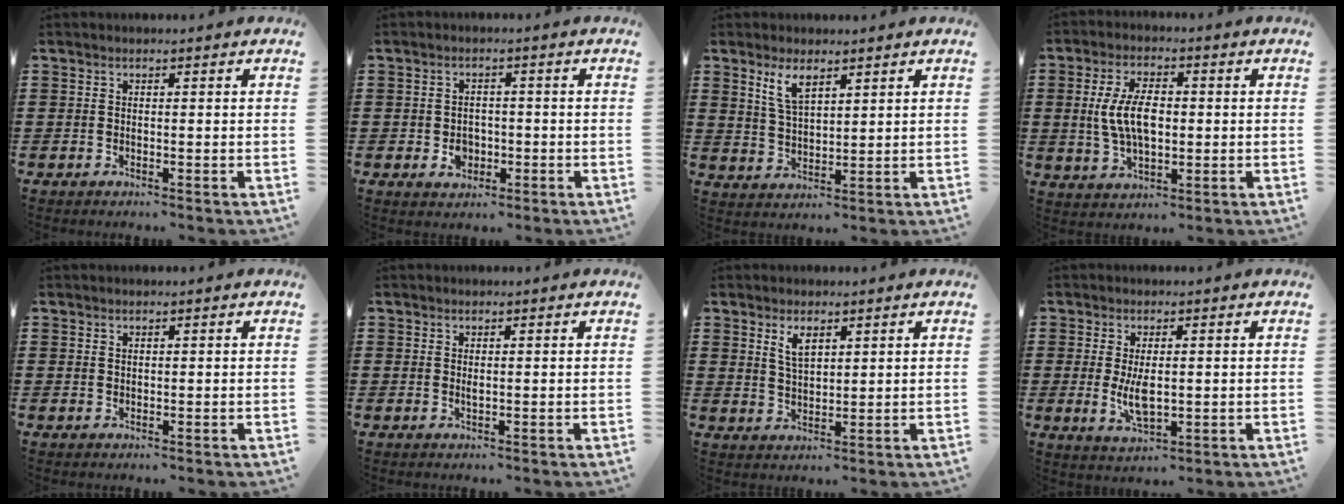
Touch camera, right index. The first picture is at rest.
{"total": 2.9, "force": [-0.9, 2.4, 1.5], "torque": [-0.025, 0.000, -0.020]}
{"total": 4.8, "force": [2.9, 1.9, 3.3], "torque": [-0.074, 0.005, 0.052]}
{"total": 7.8, "force": [0.2, 3.9, 6.7], "torque": [-0.141, 0.004, -0.004]}
{"total": 0.7, "force": [0.5, 0.5, 0.1], "torque": [-0.005, 0.002, 0.010]}
{"total": 0.6, "force": [0.2, 0.3, 0.5], "torque": [-0.010, 0.002, 0.004]}
{"total": 3.6, "force": [2.0, 1.6, 2.5], "torque": [-0.047, 0.003, 0.033]}
{"total": 5.1, "force": [0.0, 2.3, 4.5], "torque": [-0.090, -0.005, -0.005]}